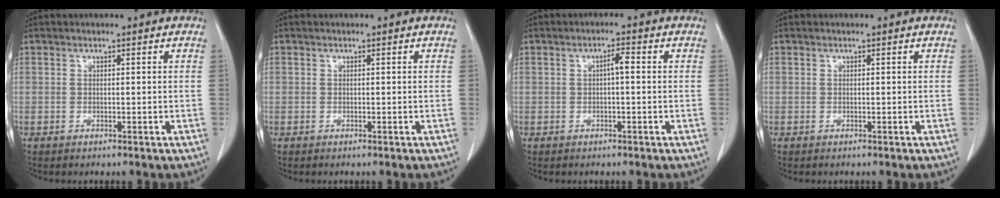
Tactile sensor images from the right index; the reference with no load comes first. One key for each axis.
{"total": 0.0}
{"total": 1.9, "fx": 0.1, "fy": 0.3, "fz": 1.9, "tx": -0.032, "ty": 0.004, "tz": 0.001}
{"total": 0.0}